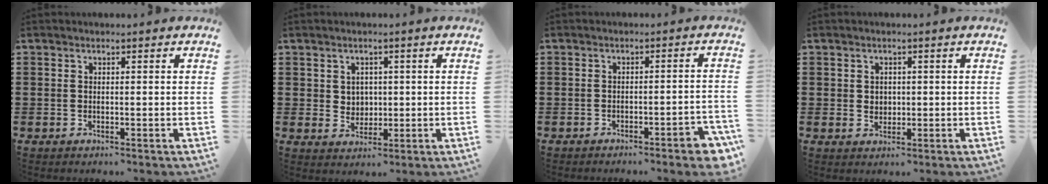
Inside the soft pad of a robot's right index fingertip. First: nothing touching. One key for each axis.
{"total": 2.8, "fx": 0.9, "fy": 2.5, "fz": 0.7, "tx": -0.017, "ty": 0.004, "tz": 0.015}
{"total": 3.4, "fx": -2.6, "fy": 0.2, "fz": 2.1, "tx": -0.035, "ty": -0.006, "tz": -0.047}
{"total": 1.6, "fx": 0.4, "fy": 1.5, "fz": 0.6, "tx": -0.018, "ty": 0.006, "tz": 0.007}